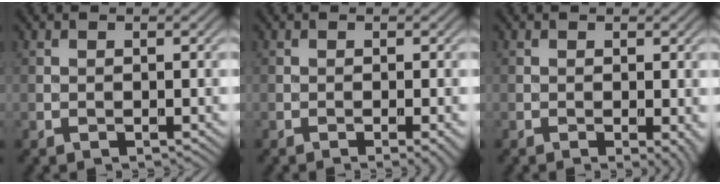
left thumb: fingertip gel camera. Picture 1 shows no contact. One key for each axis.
{"total": 2.0, "fx": -0.8, "fy": 0.2, "fz": 1.8, "tx": -0.025, "ty": 0.001, "tz": -0.015}
{"total": 1.9, "fx": -0.4, "fy": 0.3, "fz": 1.8, "tx": -0.024, "ty": -0.007, "tz": -0.008}